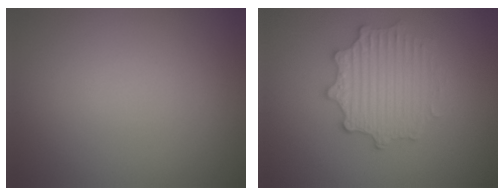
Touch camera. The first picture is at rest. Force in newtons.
{"total": 4.2, "press": 3.5, "slide": 2.3}